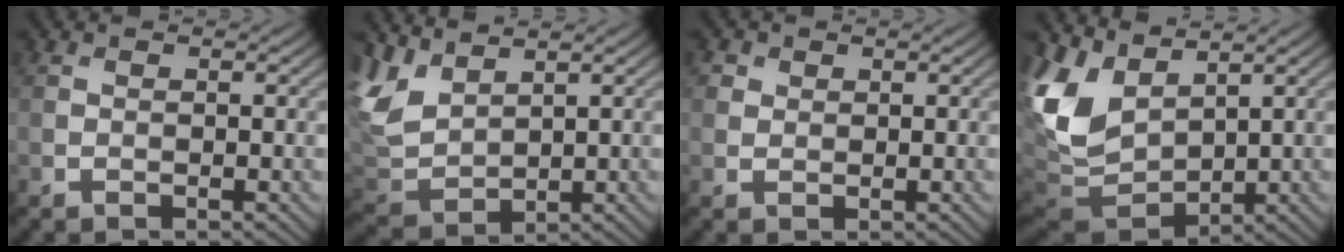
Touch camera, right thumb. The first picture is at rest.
{"total": 6.6, "force": [3.6, 3.6, 4.1], "torque": [-0.123, 0.003, 0.077]}
{"total": 1.9, "force": [0.9, 1.5, 0.5], "torque": [-0.013, -0.005, 0.016]}
{"total": 9.6, "force": [3.0, 6.3, 6.6], "torque": [-0.187, -0.008, 0.062]}